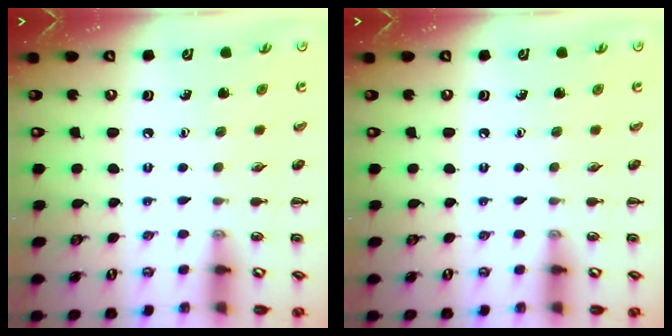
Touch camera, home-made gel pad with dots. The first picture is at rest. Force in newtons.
{"total": 0.0}